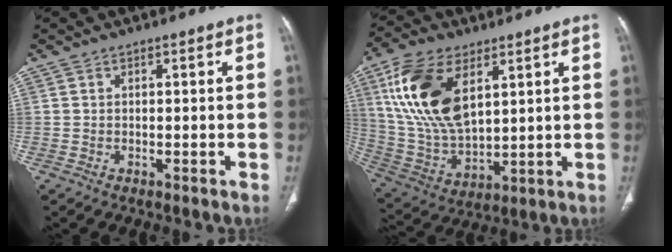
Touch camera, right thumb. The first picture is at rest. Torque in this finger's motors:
{"motor_torque": [1.08, 2.88, 2.03, 0.69, 0.22]}